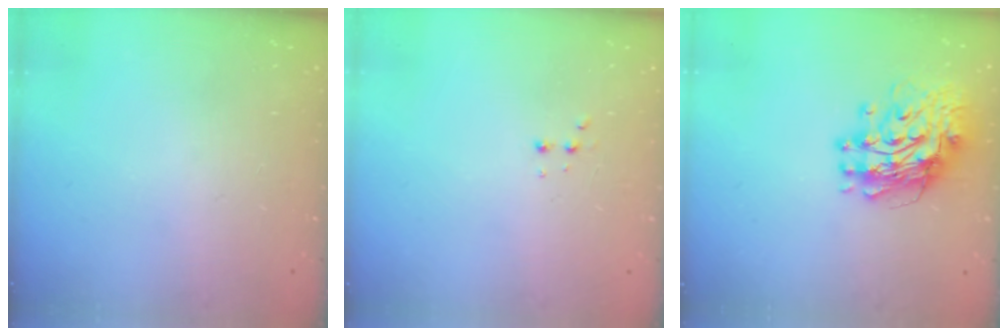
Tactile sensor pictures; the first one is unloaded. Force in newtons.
{"total": 2.5, "press": 2.4, "slide": 0.8}
{"total": 11.7, "press": 11.7, "slide": 1.1}